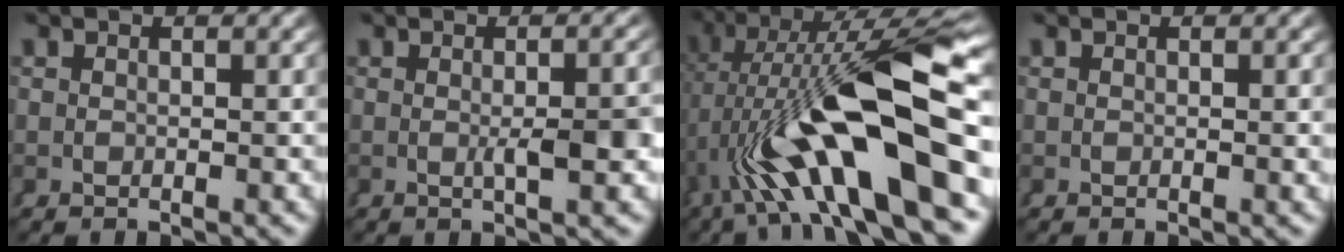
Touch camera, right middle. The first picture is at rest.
{"total": 3.4, "force": [-0.7, 0.4, 3.3], "torque": [-0.052, -0.006, -0.007]}
{"total": 13.4, "force": [-0.5, 4.3, 12.6], "torque": [-0.232, 0.001, 0.001]}
{"total": 0.0}